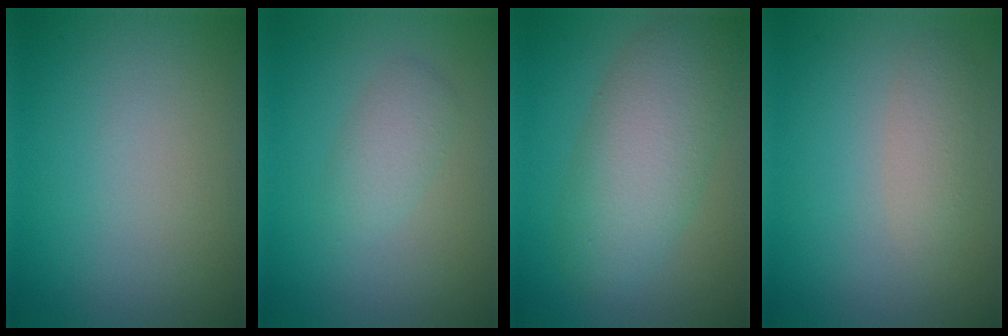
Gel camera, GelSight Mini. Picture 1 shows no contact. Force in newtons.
{"total": 2.0, "press": 2.0, "slide": 0.0}
{"total": 6.5, "press": 6.5, "slide": 0.3}
{"total": 1.8, "press": 1.8, "slide": 0.0}